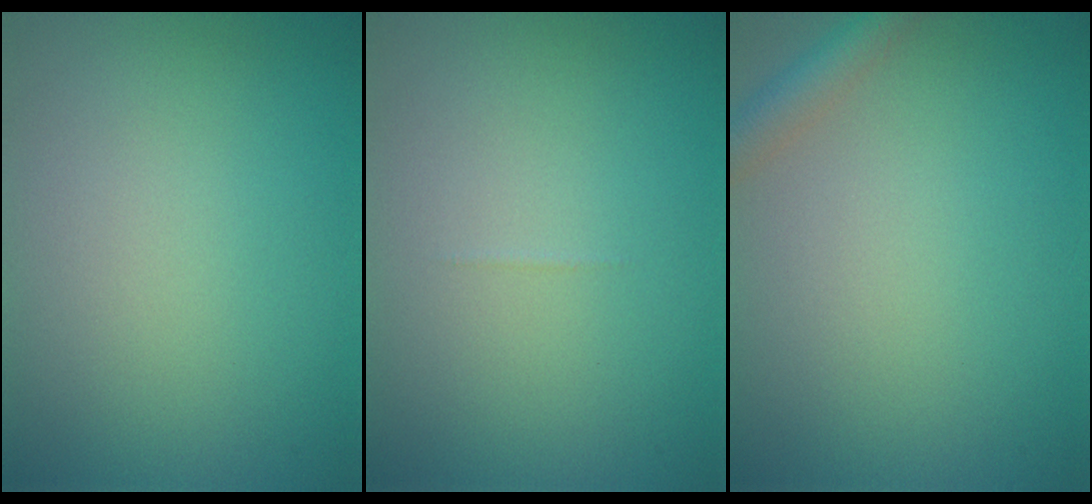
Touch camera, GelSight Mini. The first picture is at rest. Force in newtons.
{"total": 0.0}
{"total": 2.4, "press": 2.4, "slide": 0.2}